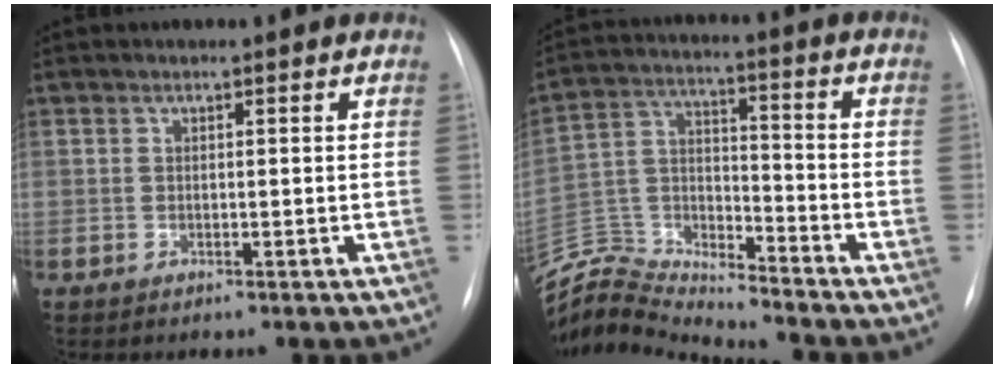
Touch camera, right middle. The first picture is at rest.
{"total": 15.9, "force": [-15.8, 0.5, 1.4], "torque": [-0.039, 0.042, -0.287]}